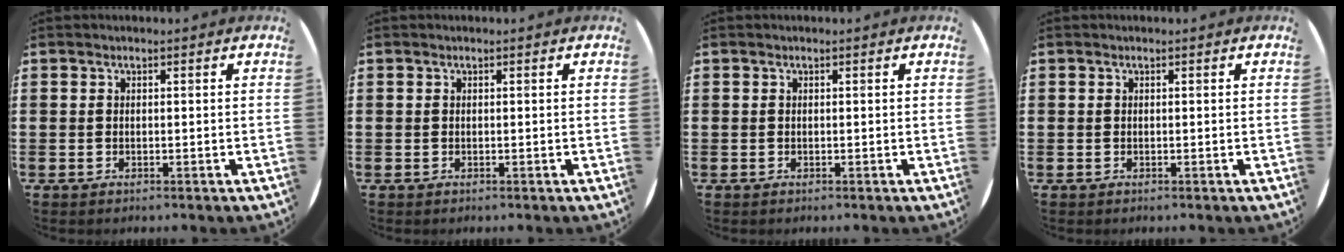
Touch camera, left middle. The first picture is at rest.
{"total": 0.0}
{"total": 0.0}
{"total": 0.0}